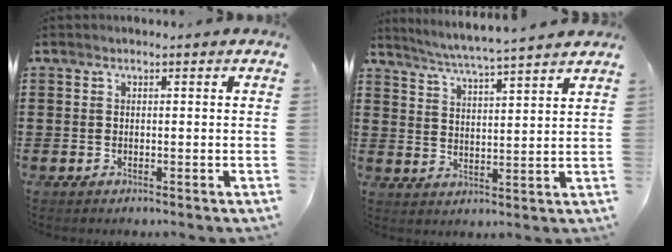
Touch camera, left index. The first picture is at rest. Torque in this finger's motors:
{"motor_torque": [2.14, 0.00, 0.08, 0.06]}